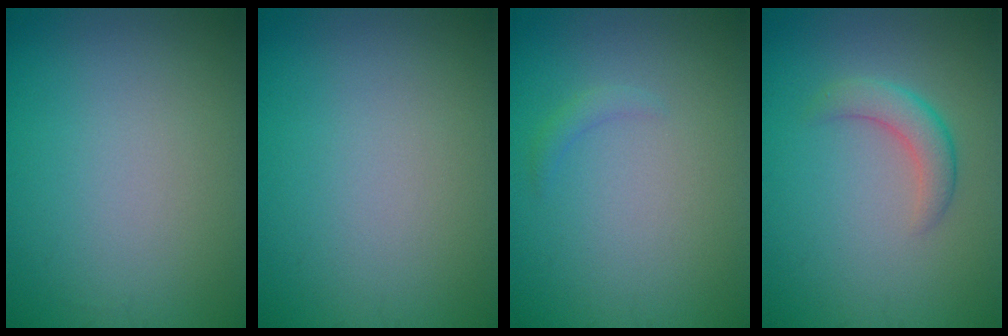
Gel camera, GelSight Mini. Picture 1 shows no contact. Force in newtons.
{"total": 0.0}
{"total": 0.9, "press": 0.9, "slide": 0.1}
{"total": 2.6, "press": 2.6, "slide": 0.1}